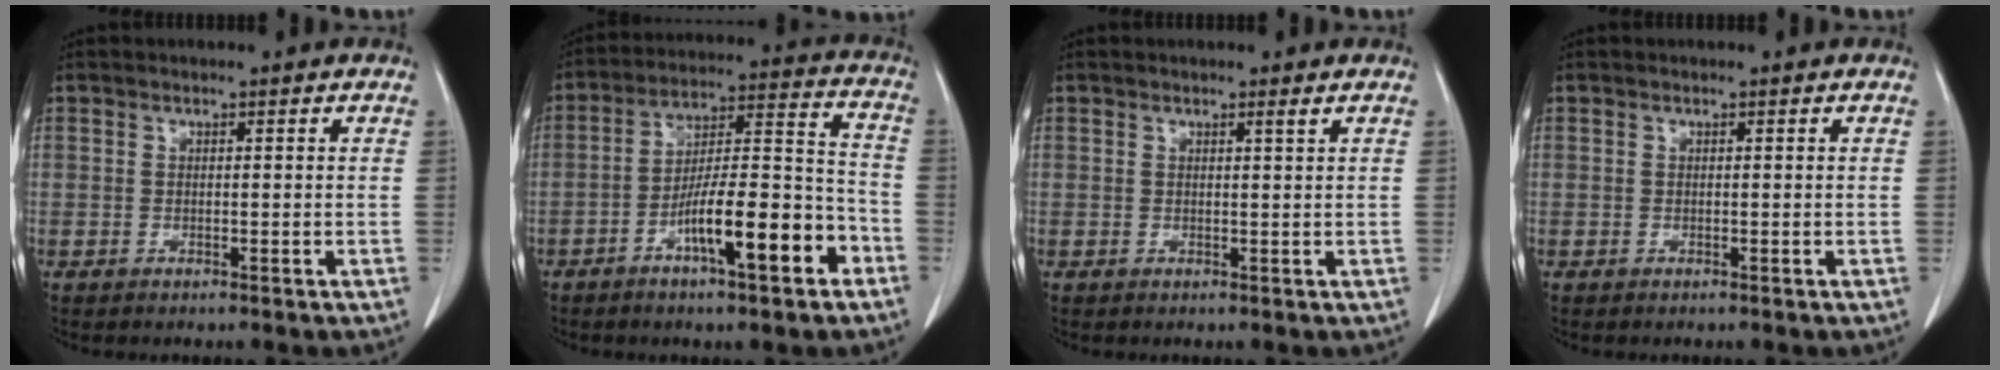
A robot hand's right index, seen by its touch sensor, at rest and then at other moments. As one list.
[{"total": 14.9, "force": [-7.0, 2.7, 12.9], "torque": [-0.214, 0.015, -0.111]}, {"total": 0.8, "force": [0.6, 0.0, 0.6], "torque": [-0.016, 0.001, 0.012]}, {"total": 0.0}]